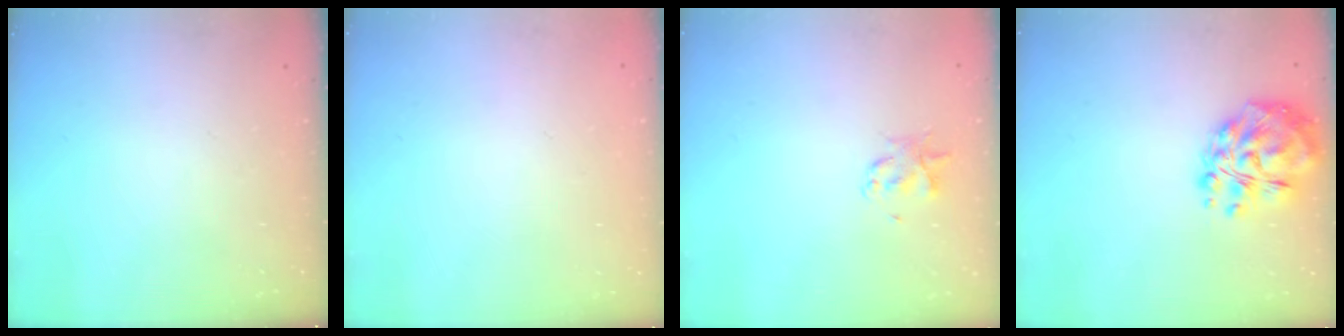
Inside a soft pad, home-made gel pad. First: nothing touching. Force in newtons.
{"total": 1.8, "press": 1.8, "slide": 0.2}
{"total": 2.2, "press": 2.2, "slide": 0.4}
{"total": 14.0, "press": 13.5, "slide": 3.6}